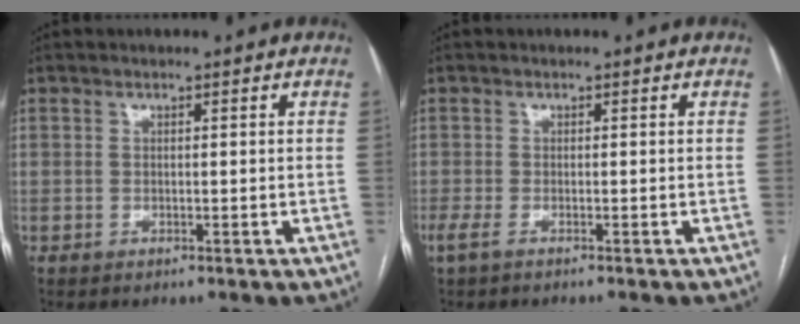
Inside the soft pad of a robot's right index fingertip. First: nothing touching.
{"total": 2.2, "force": [-1.7, 0.2, 1.4], "torque": [-0.022, -0.005, -0.025]}